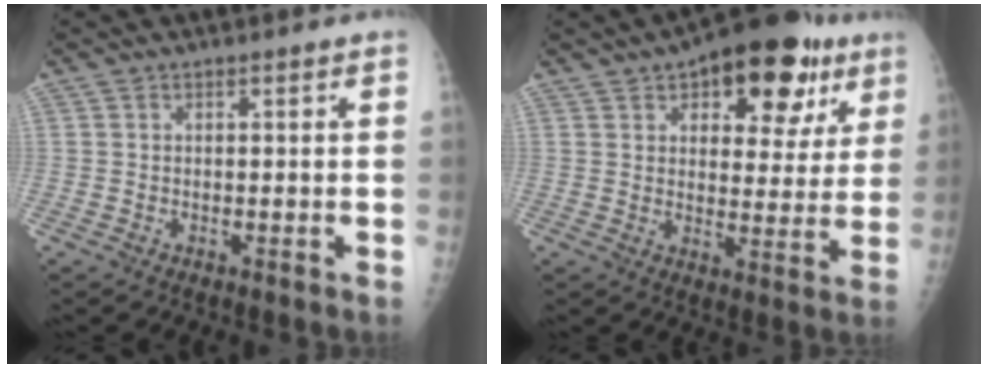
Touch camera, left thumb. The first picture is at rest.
{"total": 18.4, "force": [9.5, 9.3, 12.8], "torque": [-0.119, -0.016, 0.128]}